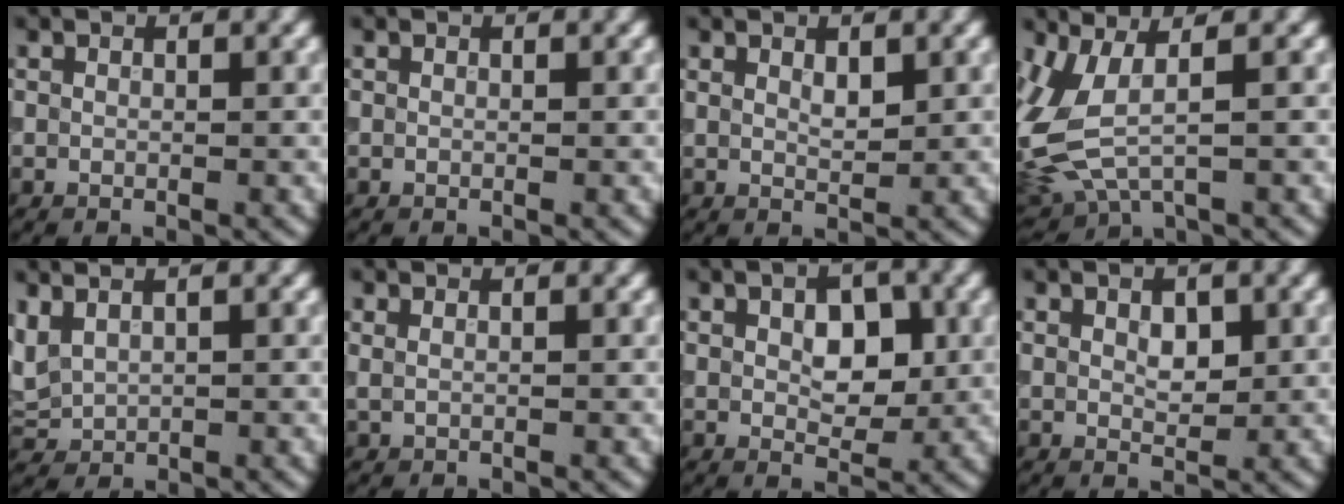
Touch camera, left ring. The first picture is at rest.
{"total": 0.0}
{"total": 1.4, "force": [0.8, 0.5, 1.0], "torque": [-0.020, -0.002, 0.016]}
{"total": 6.3, "force": [0.3, 2.9, 5.6], "torque": [-0.155, -0.012, 0.010]}
{"total": 1.9, "force": [1.2, 1.1, 1.1], "torque": [-0.033, 0.008, 0.033]}
{"total": 1.1, "force": [0.5, 0.6, 0.7], "torque": [-0.008, -0.003, 0.004]}
{"total": 4.3, "force": [0.9, 2.5, 3.4], "torque": [-0.050, -0.001, 0.014]}
{"total": 2.0, "force": [0.7, 1.1, 1.5], "torque": [-0.022, 0.000, 0.015]}